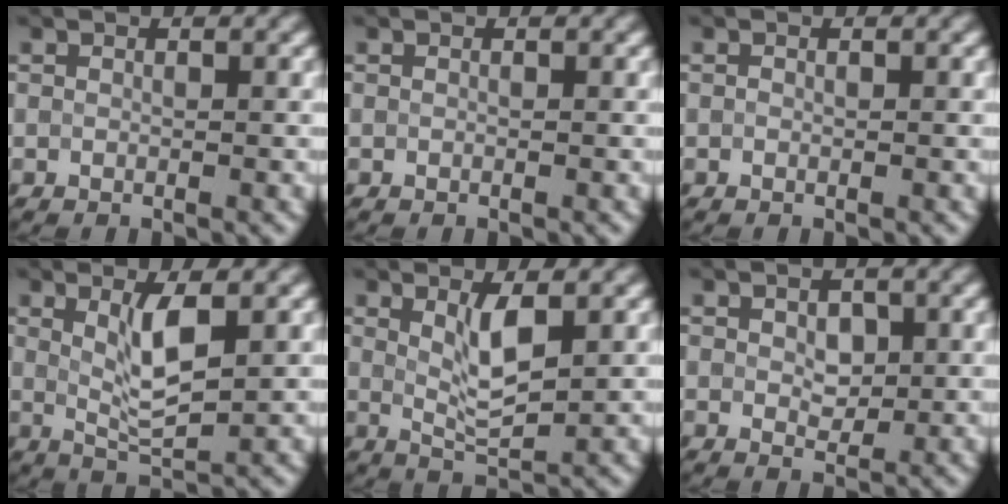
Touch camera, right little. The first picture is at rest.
{"total": 0.0}
{"total": 0.0}
{"total": 3.5, "force": [1.1, 0.8, 3.3], "torque": [-0.067, -0.006, 0.023]}
{"total": 3.1, "force": [1.1, 0.7, 2.8], "torque": [-0.059, -0.005, 0.024]}
{"total": 1.9, "force": [0.3, 1.3, 1.4], "torque": [-0.025, -0.001, 0.006]}